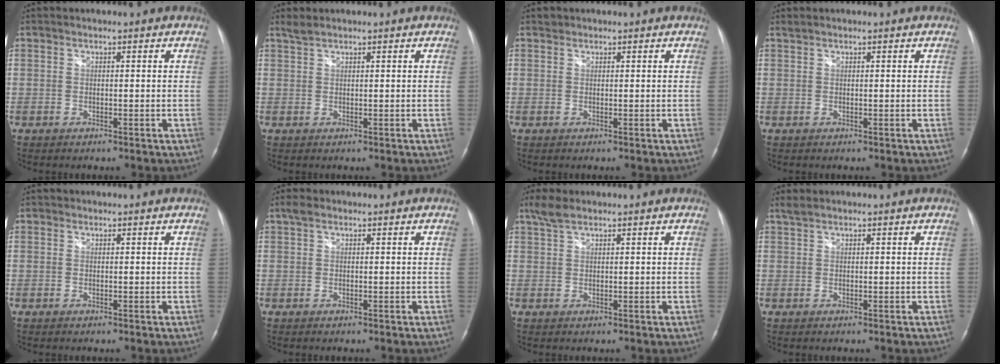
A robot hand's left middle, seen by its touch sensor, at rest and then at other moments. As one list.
[{"total": 1.3, "force": [1.2, -0.1, 0.4], "torque": [-0.013, 0.010, 0.030]}, {"total": 0.6, "force": [0.6, 0.2, 0.0], "torque": [-0.002, 0.003, 0.009]}, {"total": 0.5, "force": [0.5, -0.1, 0.1], "torque": [-0.008, 0.009, 0.015]}, {"total": 0.0}, {"total": 1.4, "force": [0.9, 0.6, 0.8], "torque": [-0.020, 0.019, 0.018]}, {"total": 2.9, "force": [2.2, 0.7, 1.7], "torque": [-0.043, 0.014, 0.048]}, {"total": 1.1, "force": [1.0, 0.1, 0.5], "torque": [-0.015, 0.012, 0.025]}]